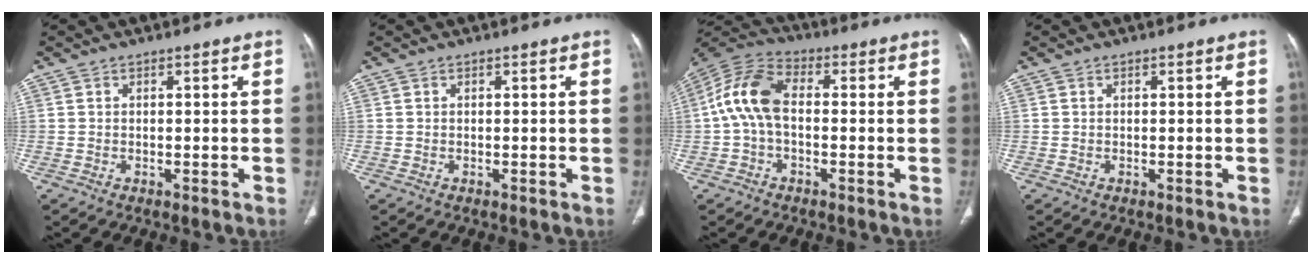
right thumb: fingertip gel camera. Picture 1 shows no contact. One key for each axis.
{"total": 0.0}
{"total": 10.8, "fx": -0.1, "fy": 6.5, "fz": 8.6, "tx": -0.175, "ty": 0.031, "tz": -0.013}
{"total": 0.0}